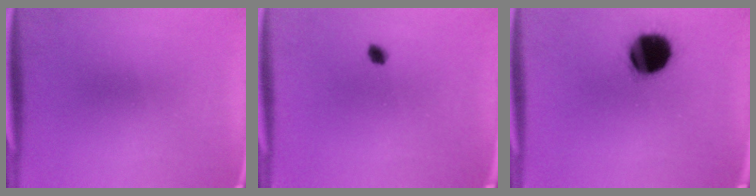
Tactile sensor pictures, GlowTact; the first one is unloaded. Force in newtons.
{"total": 1.5}
{"total": 16.2}